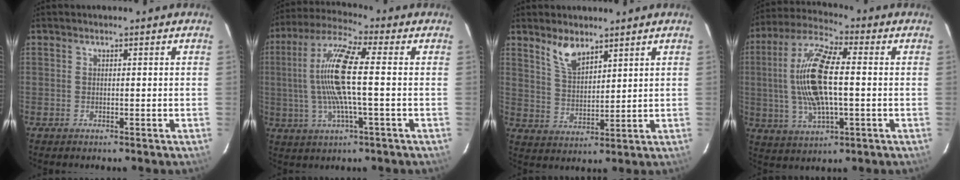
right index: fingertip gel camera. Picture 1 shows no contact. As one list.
[{"total": 13.2, "force": [0.2, 1.7, 13.1], "torque": [-0.257, 0.008, -0.001]}, {"total": 6.4, "force": [4.7, 2.6, 3.6], "torque": [-0.064, 0.002, 0.097]}, {"total": 15.8, "force": [0.3, 5.8, 14.7], "torque": [-0.296, 0.011, 0.004]}]